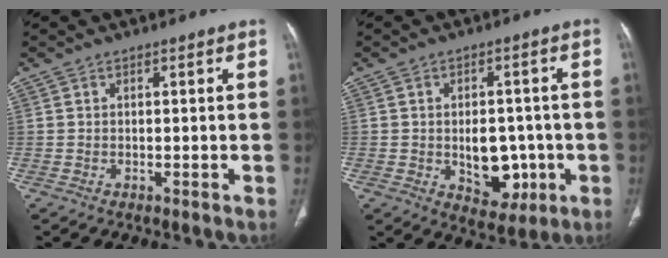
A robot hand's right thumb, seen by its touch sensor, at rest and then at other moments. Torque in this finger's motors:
{"motor_torque": [2.84, 2.17, 1.12, 0.08, 0.32]}